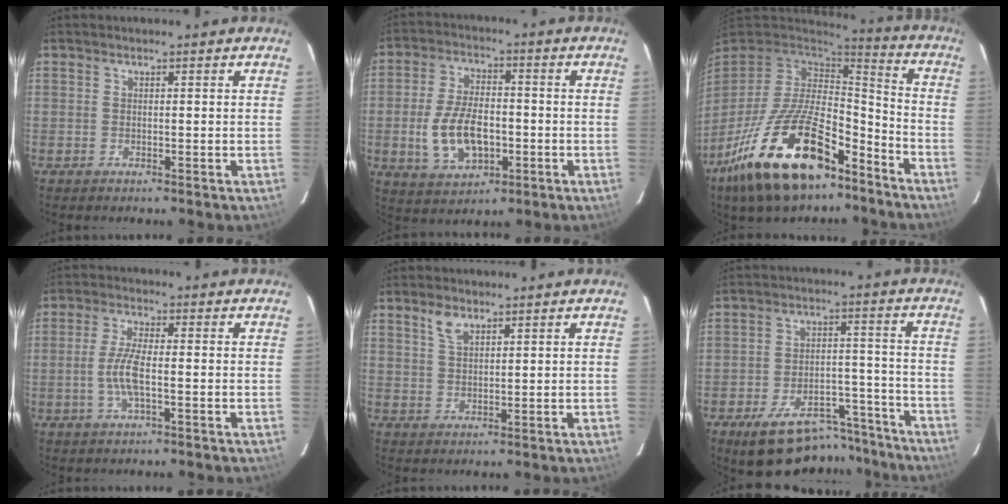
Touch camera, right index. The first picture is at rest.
{"total": 11.7, "force": [-2.7, 6.5, 9.4], "torque": [-0.194, 0.003, -0.037]}
{"total": 24.9, "force": [-14.6, 11.1, 16.9], "torque": [-0.338, -0.018, -0.241]}
{"total": 6.0, "force": [-1.2, 1.4, 5.7], "torque": [-0.119, 0.000, -0.026]}
{"total": 3.3, "force": [2.2, 1.6, 1.9], "torque": [-0.036, 0.004, 0.043]}
{"total": 16.4, "force": [-13.3, 6.5, 6.9], "torque": [-0.125, 0.026, -0.175]}